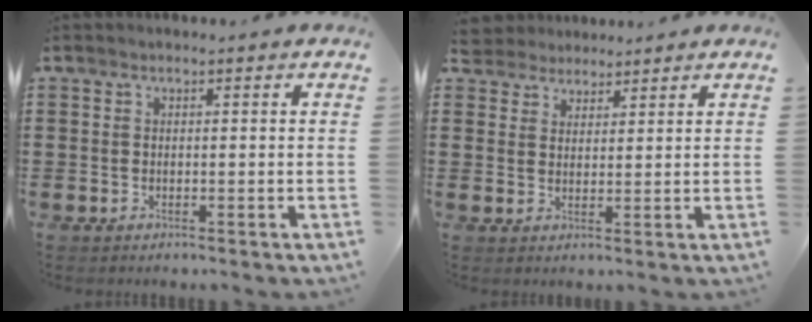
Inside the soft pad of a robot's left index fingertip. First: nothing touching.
{"total": 3.0, "force": [2.7, 1.4, -0.4], "torque": [-0.007, 0.000, 0.050]}